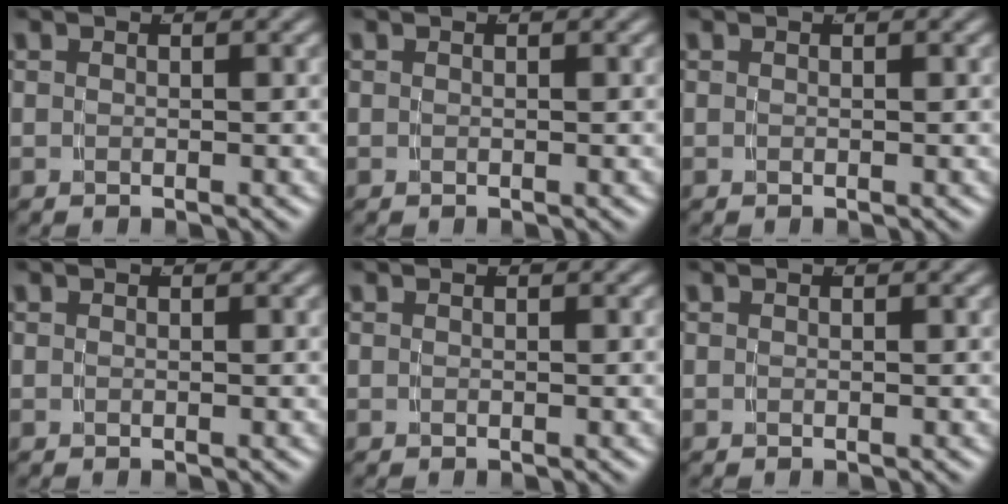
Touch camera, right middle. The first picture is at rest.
{"total": 0.0}
{"total": 0.0}
{"total": 0.0}
{"total": 0.0}
{"total": 0.0}